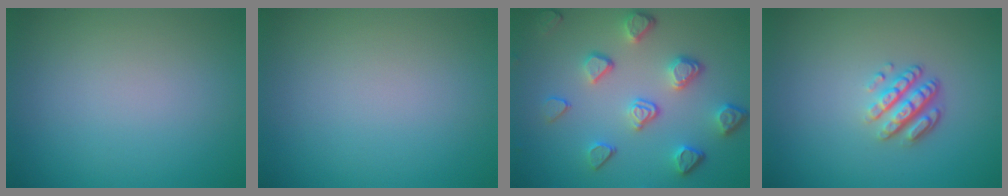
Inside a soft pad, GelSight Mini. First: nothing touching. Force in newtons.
{"total": 0.0}
{"total": 5.0, "press": 3.7, "slide": 3.3}
{"total": 3.6, "press": 2.6, "slide": 2.5}